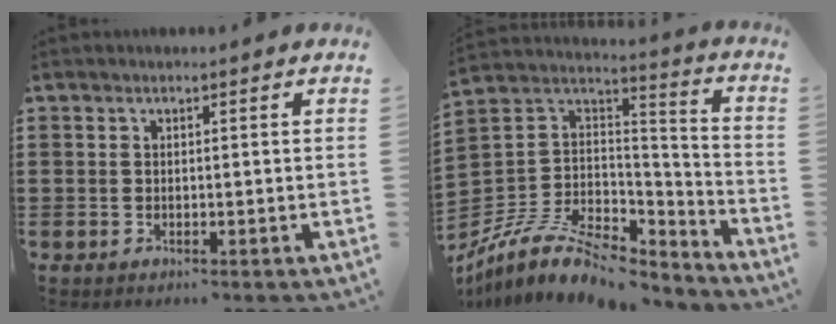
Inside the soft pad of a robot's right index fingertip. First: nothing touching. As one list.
[{"total": 9.5, "force": [-7.1, 4.1, 4.8], "torque": [-0.112, 0.011, -0.141]}]